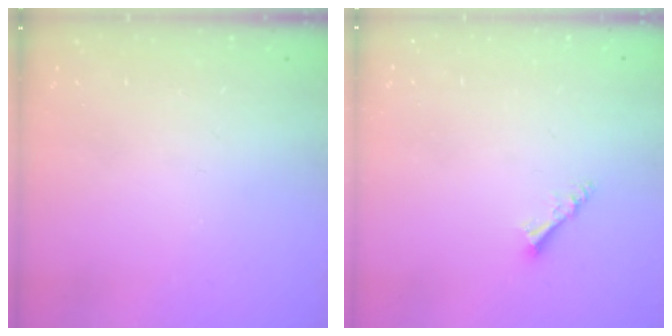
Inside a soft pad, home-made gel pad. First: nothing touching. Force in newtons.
{"total": 3.9, "press": 3.9, "slide": 0.5}